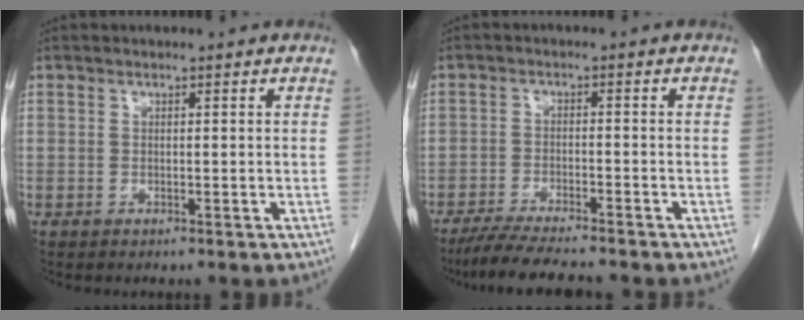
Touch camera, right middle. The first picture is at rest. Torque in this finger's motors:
{"motor_torque": [0.36, -0.23, 0.08, 0.04]}